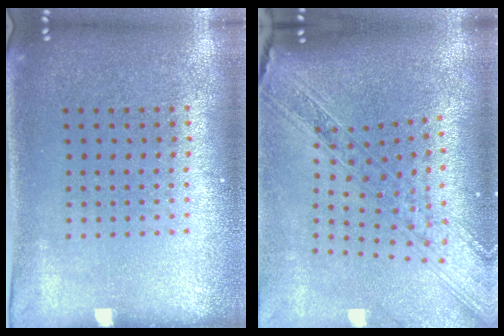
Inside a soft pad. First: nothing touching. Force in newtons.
{"total": 2.5, "press": 2.1, "slide": 1.3}